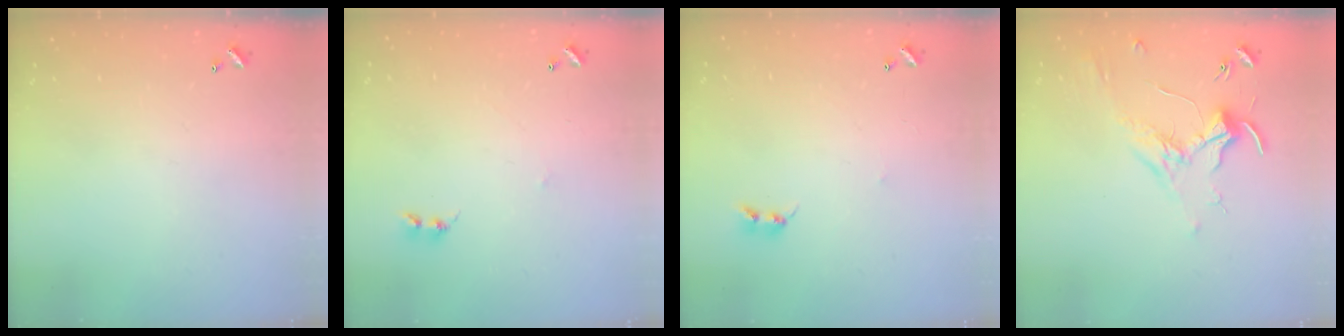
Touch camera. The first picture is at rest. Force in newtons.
{"total": 2.5, "press": 2.4, "slide": 0.4}
{"total": 2.2, "press": 2.2, "slide": 0.4}
{"total": 1.7, "press": 1.6, "slide": 0.7}